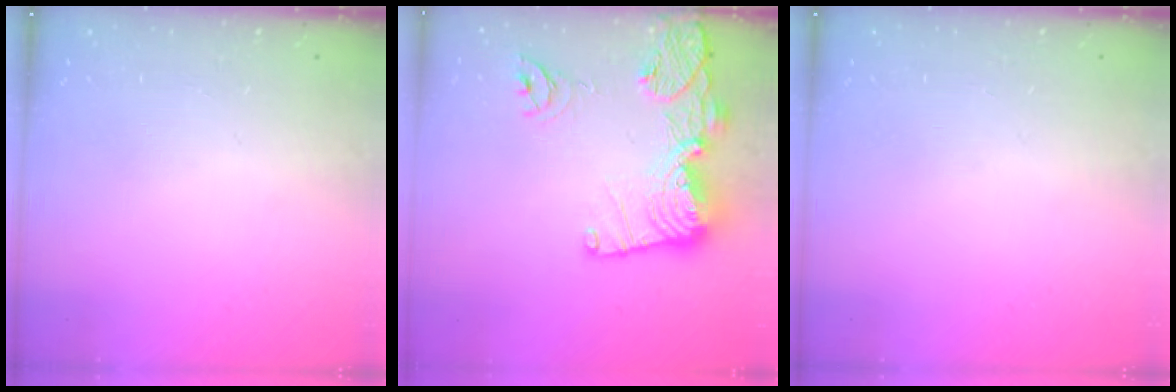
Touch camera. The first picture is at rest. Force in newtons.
{"total": 18.6, "press": 18.6, "slide": 1.6}
{"total": 0.0}